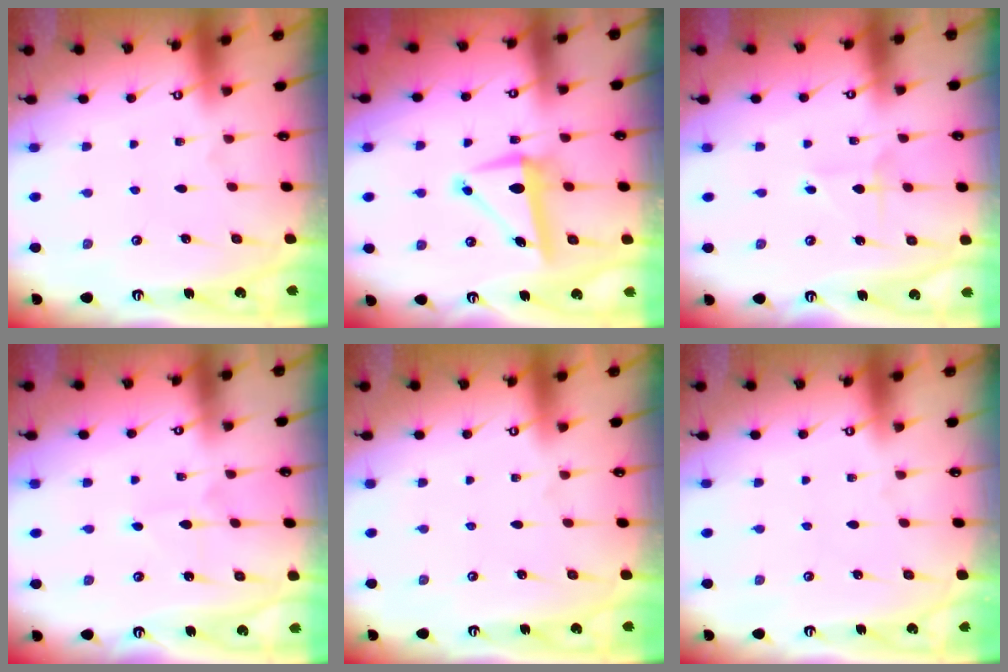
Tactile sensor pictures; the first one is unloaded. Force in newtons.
{"total": 8.0, "press": 7.7, "slide": 2.2}
{"total": 2.5, "press": 2.5, "slide": 0.2}
{"total": 3.3, "press": 3.3, "slide": 0.4}
{"total": 0.0}
{"total": 0.0}